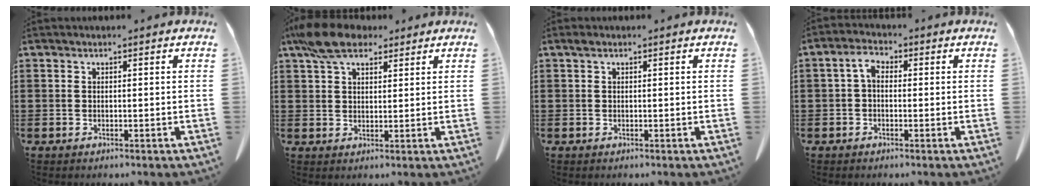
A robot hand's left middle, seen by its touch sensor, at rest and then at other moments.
{"total": 7.2, "force": [5.2, 3.2, 3.8], "torque": [-0.084, 0.000, 0.097]}
{"total": 0.6, "force": [0.2, 0.4, 0.4], "torque": [-0.010, 0.003, 0.005]}
{"total": 3.3, "force": [-0.2, 1.9, 2.7], "torque": [-0.066, 0.009, -0.008]}